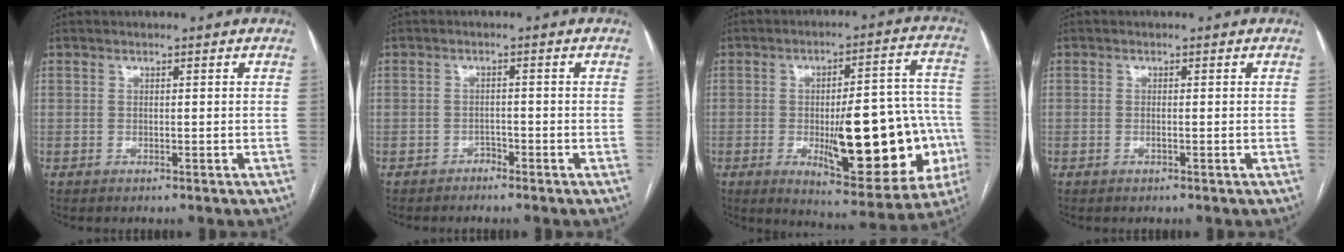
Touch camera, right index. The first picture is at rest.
{"total": 1.2, "force": [-1.1, 0.4, 0.2], "torque": [-0.002, 0.003, -0.020]}
{"total": 22.1, "force": [-5.0, 6.2, 20.7], "torque": [-0.215, 0.022, -0.048]}
{"total": 0.6, "force": [-0.2, 0.0, 0.6], "torque": [-0.012, 0.000, -0.002]}